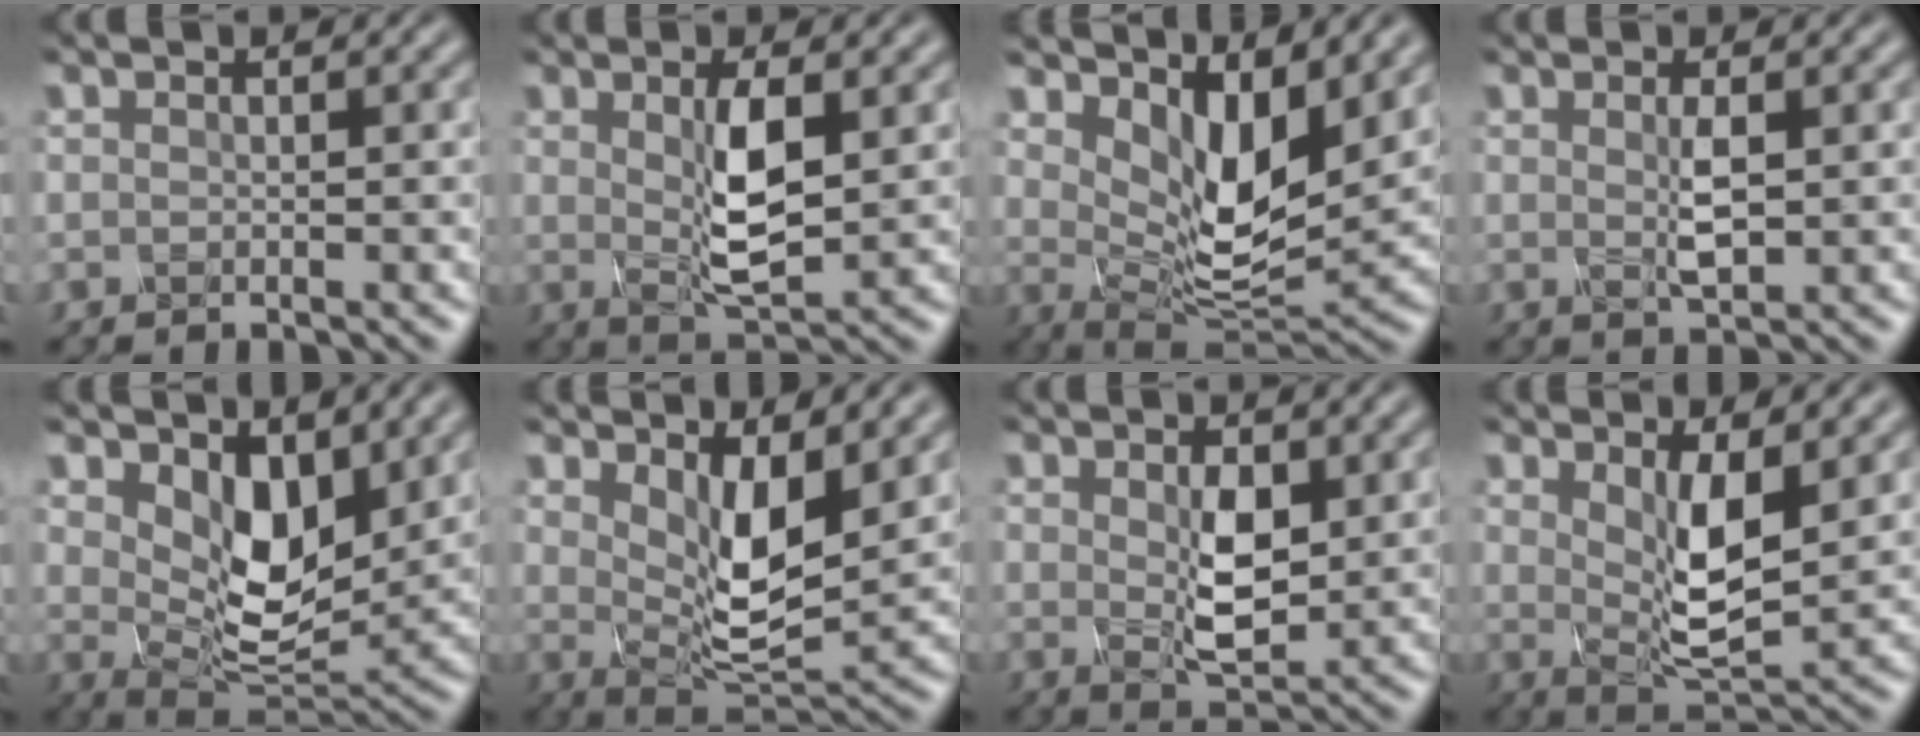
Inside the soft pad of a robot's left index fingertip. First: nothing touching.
{"total": 4.2, "force": [0.7, 1.0, 4.0], "torque": [-0.084, -0.001, 0.017]}
{"total": 6.7, "force": [2.9, 3.0, 5.2], "torque": [-0.100, -0.018, 0.052]}
{"total": 1.6, "force": [0.4, 0.1, 1.6], "torque": [-0.040, 0.001, 0.010]}
{"total": 5.6, "force": [2.5, 3.0, 4.1], "torque": [-0.080, -0.013, 0.046]}
{"total": 5.8, "force": [2.0, 2.2, 4.9], "torque": [-0.093, -0.016, 0.040]}
{"total": 3.6, "force": [0.7, 1.6, 3.1], "torque": [-0.067, -0.001, 0.017]}
{"total": 4.6, "force": [1.2, 1.3, 4.3], "torque": [-0.084, -0.008, 0.027]}